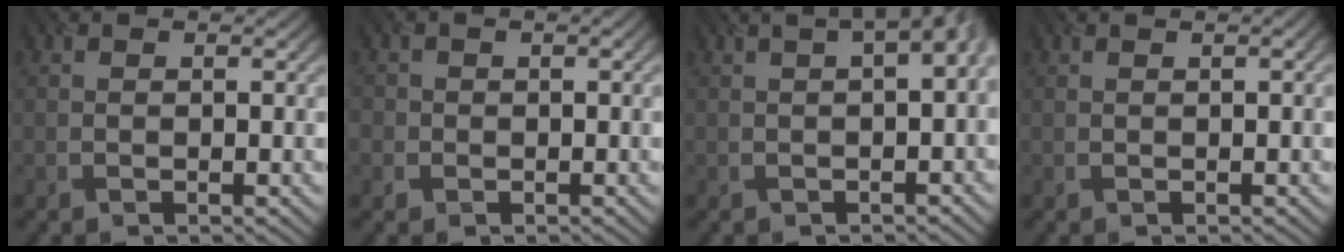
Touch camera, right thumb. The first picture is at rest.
{"total": 1.5, "force": [-0.6, 1.3, -0.2], "torque": [0.003, -0.006, -0.013]}
{"total": 5.1, "force": [0.8, 1.9, 4.6], "torque": [-0.043, 0.016, 0.010]}
{"total": 0.9, "force": [0.3, 0.1, 0.8], "torque": [-0.011, 0.005, 0.008]}